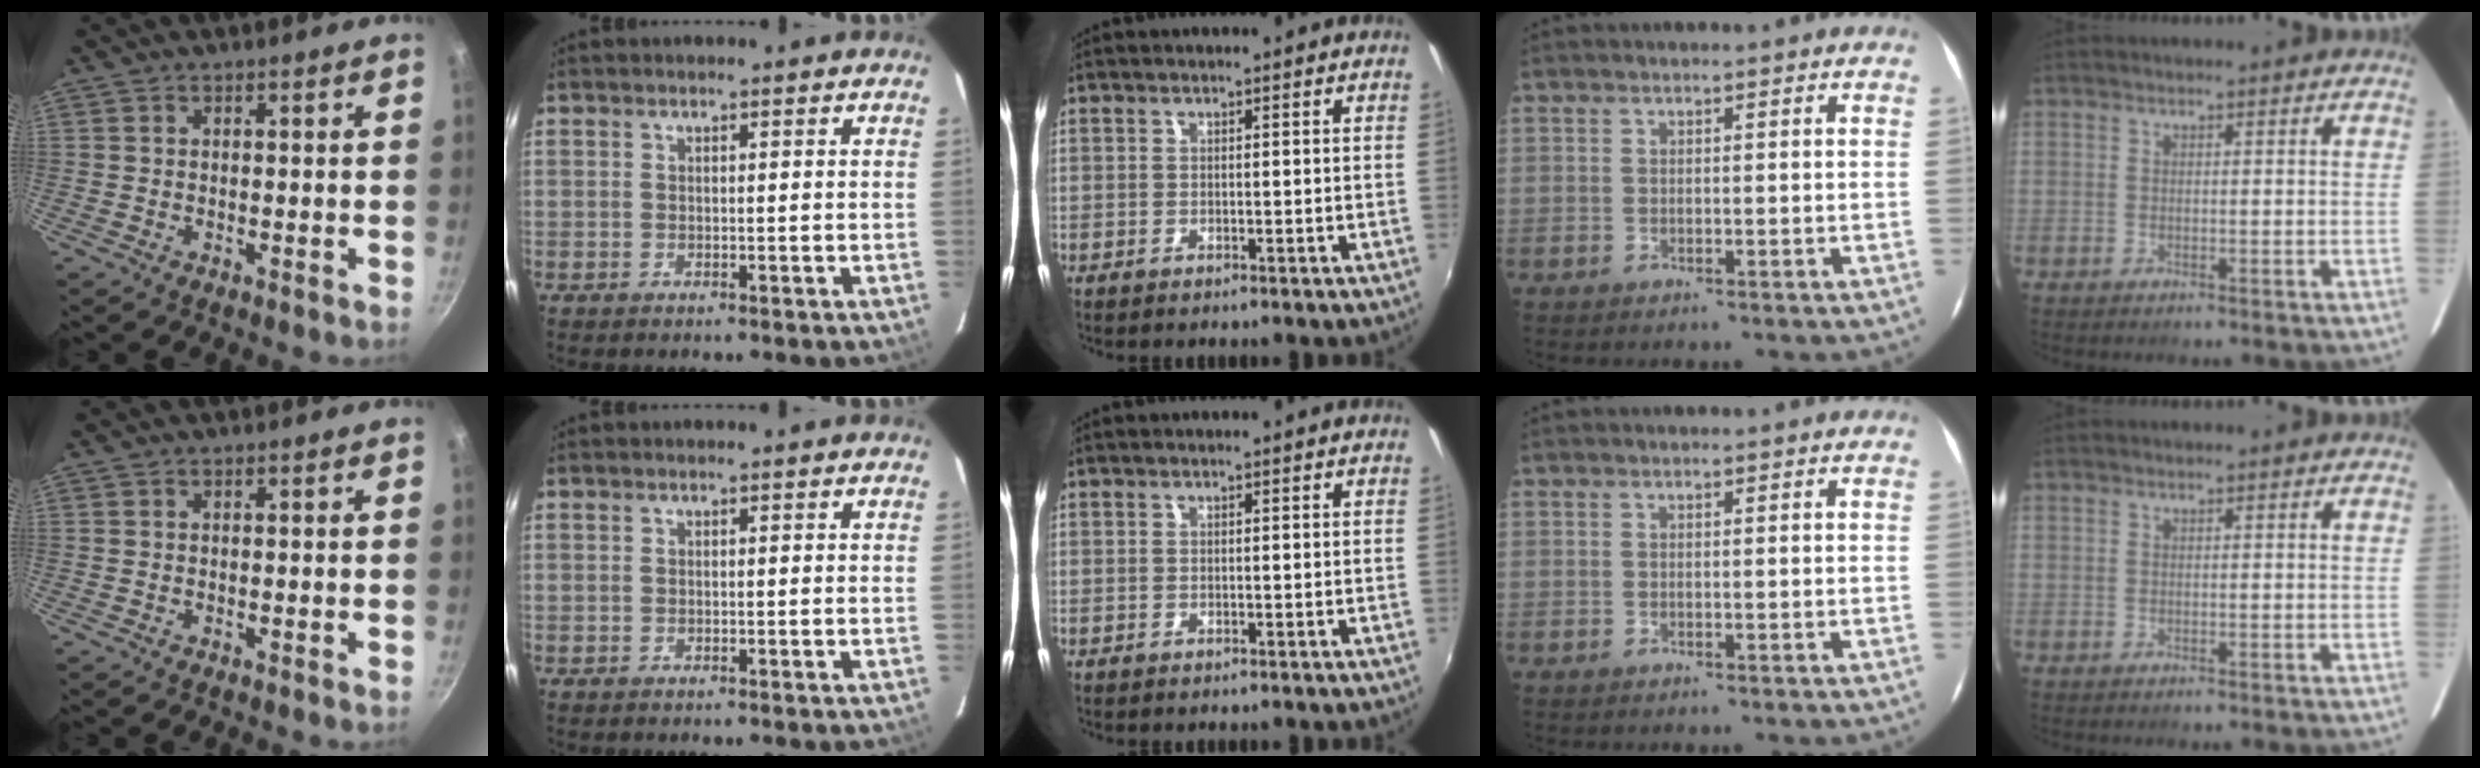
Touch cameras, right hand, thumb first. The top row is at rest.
{}